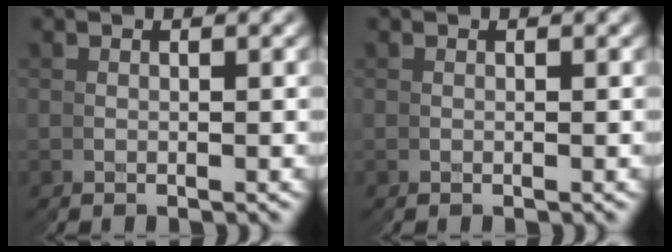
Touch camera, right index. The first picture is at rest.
{"total": 0.0}